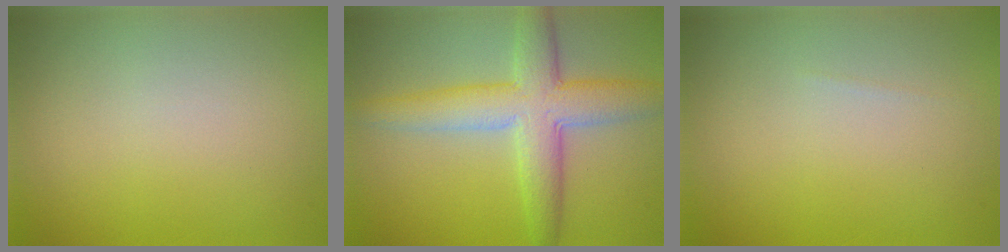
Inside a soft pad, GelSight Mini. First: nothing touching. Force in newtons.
{"total": 6.4, "press": 6.4, "slide": 0.1}
{"total": 0.0}